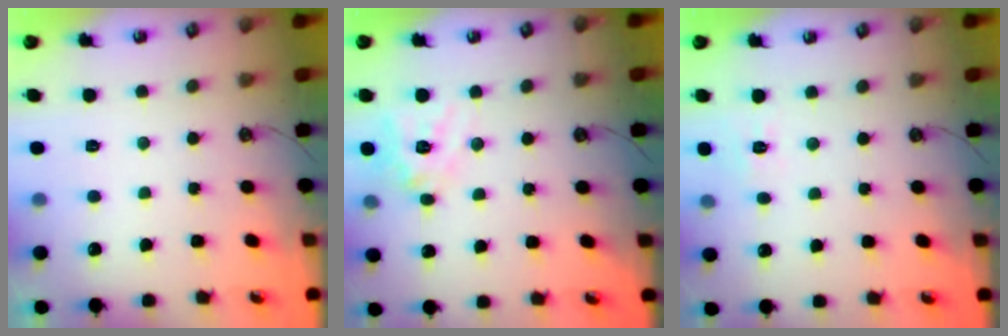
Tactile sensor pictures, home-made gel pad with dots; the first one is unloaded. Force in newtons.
{"total": 11.4, "press": 11.3, "slide": 1.5}
{"total": 3.4, "press": 3.3, "slide": 0.6}